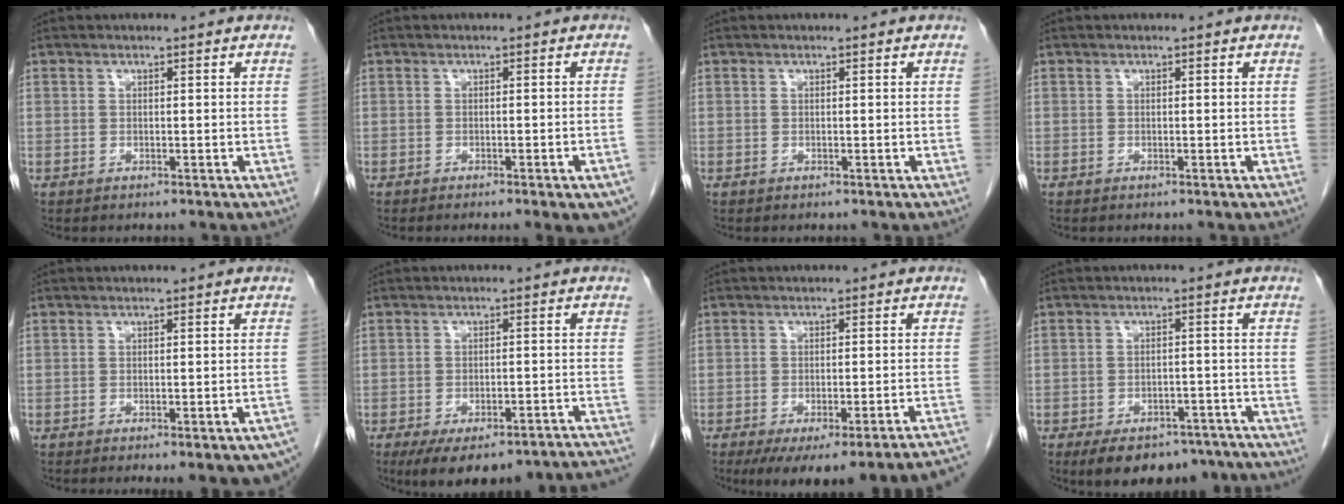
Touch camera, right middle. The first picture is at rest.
{"total": 5.8, "force": [-4.1, 0.5, 4.1], "torque": [-0.033, -0.005, -0.053]}
{"total": 0.0}
{"total": 0.0}
{"total": 8.9, "force": [-6.8, 1.6, 5.5], "torque": [-0.041, -0.007, -0.077]}
{"total": 17.1, "force": [-15.0, 3.4, 7.4], "torque": [-0.064, 0.008, -0.187]}
{"total": 17.9, "force": [-15.4, 0.6, 9.0], "torque": [-0.053, -0.012, -0.186]}
{"total": 12.7, "force": [-10.1, 5.7, 5.2], "torque": [-0.067, 0.012, -0.130]}